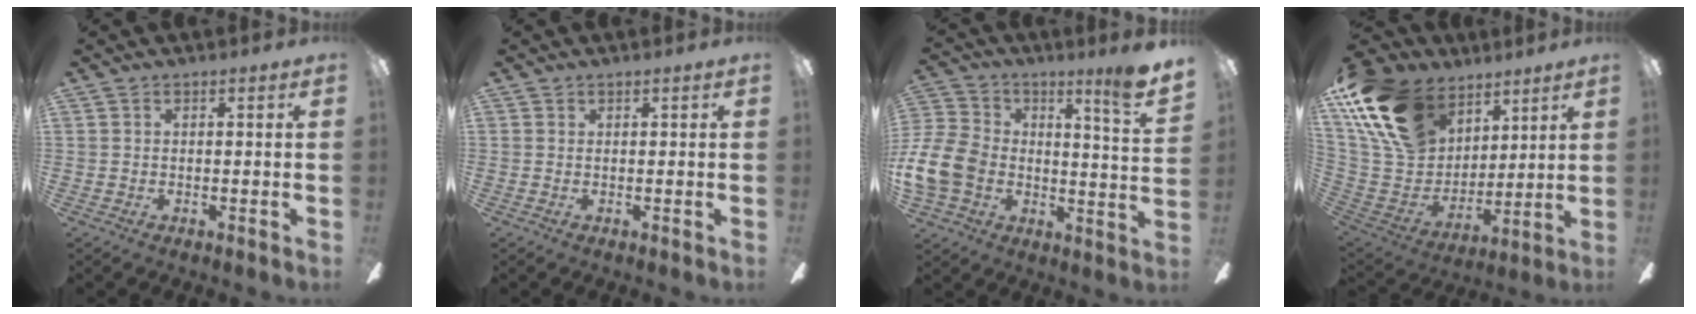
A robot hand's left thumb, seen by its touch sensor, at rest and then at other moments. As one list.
[{"total": 0.0}, {"total": 14.7, "force": [3.6, 8.5, 11.5], "torque": [-0.214, -0.014, 0.063]}, {"total": 22.5, "force": [12.4, 14.7, 11.7], "torque": [-0.270, -0.044, 0.233]}]